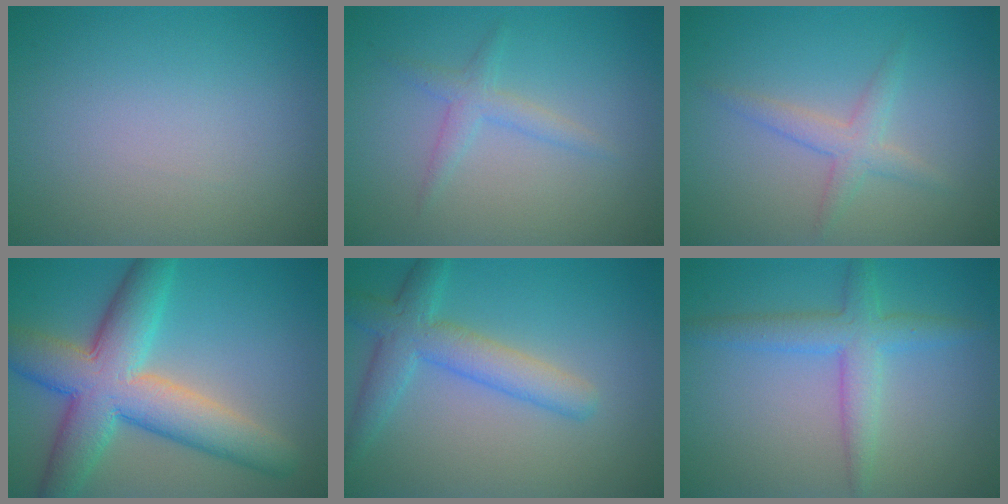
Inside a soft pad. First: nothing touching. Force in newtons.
{"total": 1.8, "press": 1.8, "slide": 0.0}
{"total": 2.2, "press": 2.2, "slide": 0.1}
{"total": 9.7, "press": 9.7, "slide": 0.4}
{"total": 4.5, "press": 4.5, "slide": 0.3}
{"total": 3.7, "press": 3.7, "slide": 0.0}